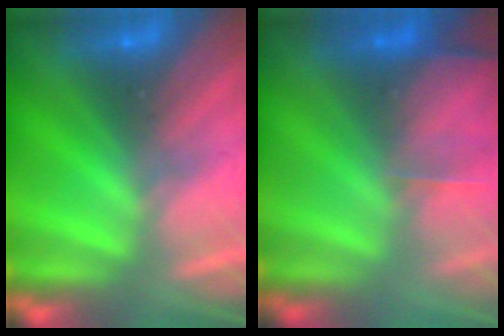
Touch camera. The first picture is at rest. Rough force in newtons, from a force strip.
{"total": 2.2}